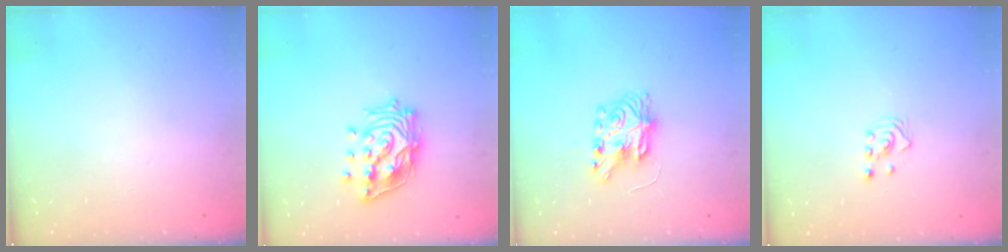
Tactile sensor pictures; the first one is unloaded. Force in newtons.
{"total": 16.3, "press": 16.2, "slide": 2.1}
{"total": 7.9, "press": 7.9, "slide": 0.2}
{"total": 2.6, "press": 2.4, "slide": 0.9}